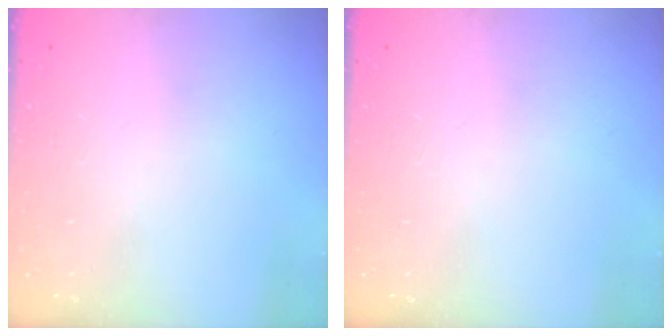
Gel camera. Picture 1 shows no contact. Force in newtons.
{"total": 0.0}